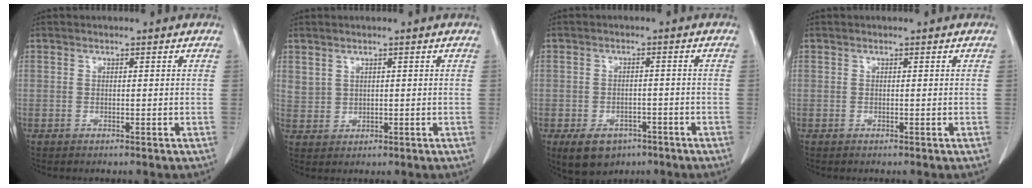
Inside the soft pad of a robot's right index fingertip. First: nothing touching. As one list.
[{"total": 2.4, "force": [1.2, 2.0, 0.6], "torque": [-0.008, 0.004, 0.029]}, {"total": 6.8, "force": [-4.1, 4.4, 3.1], "torque": [-0.054, -0.001, -0.056]}, {"total": 0.0}]